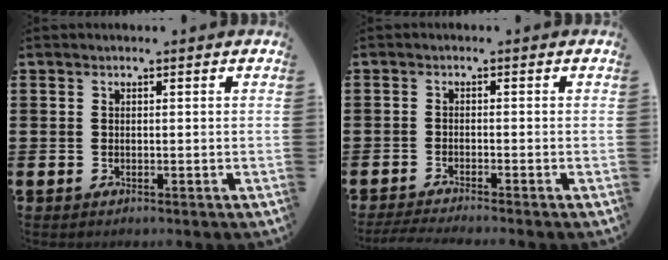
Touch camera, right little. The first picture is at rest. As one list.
[{"total": 1.6, "force": [-1.4, -0.1, 0.8], "torque": [-0.012, 0.000, -0.027]}]